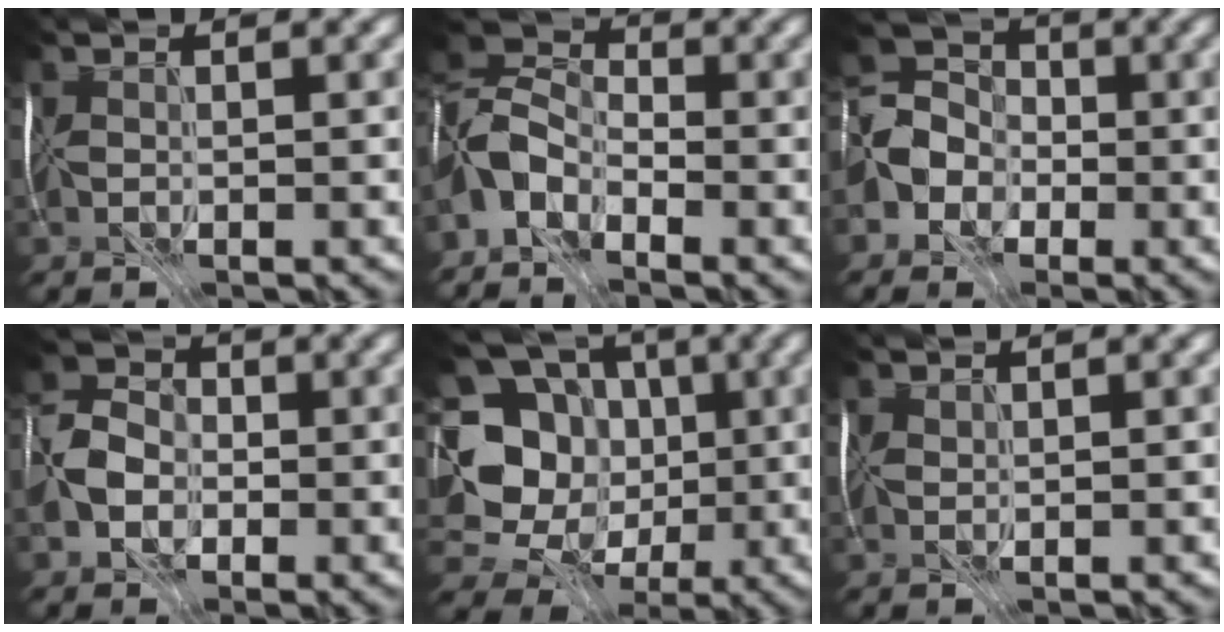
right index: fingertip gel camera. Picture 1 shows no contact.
{"total": 4.1, "force": [-3.0, 2.2, 1.7], "torque": [-0.037, 0.011, -0.076]}
{"total": 3.9, "force": [-1.5, 3.4, 1.2], "torque": [-0.026, 0.012, -0.045]}
{"total": 2.6, "force": [-1.1, 2.1, 0.8], "torque": [-0.013, 0.009, -0.025]}
{"total": 11.5, "force": [0.1, 10.8, 3.8], "torque": [-0.111, 0.034, 0.006]}
{"total": 0.8, "force": [0.7, 0.2, 0.2], "torque": [-0.003, 0.003, 0.018]}